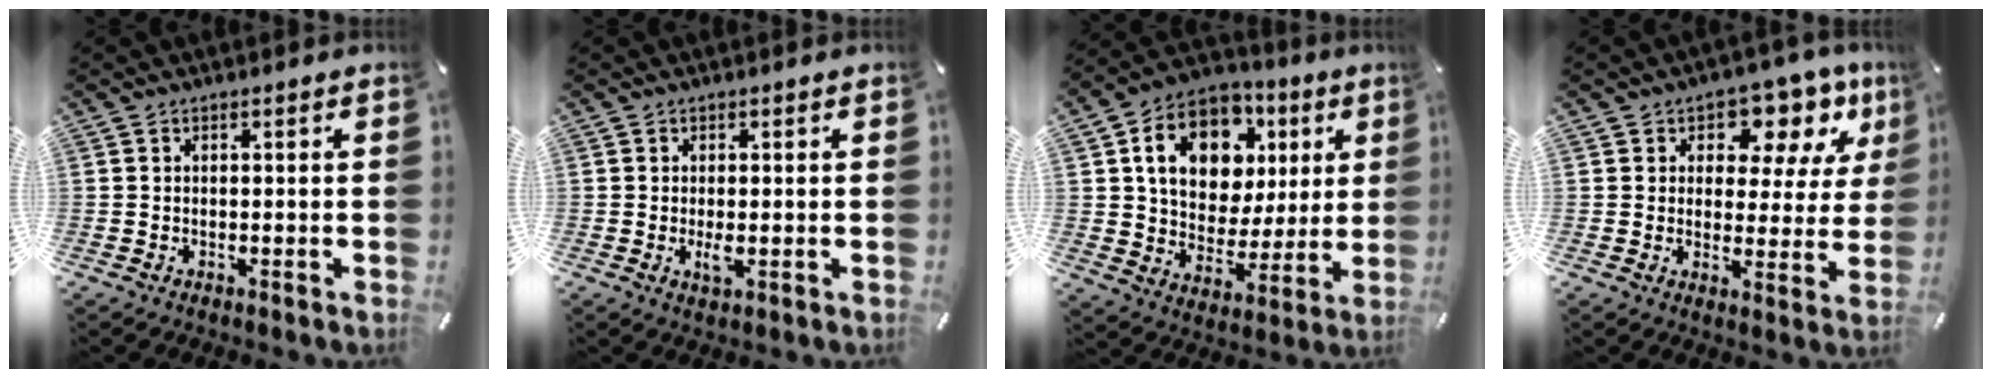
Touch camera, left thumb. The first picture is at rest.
{"total": 2.6, "force": [-0.2, 1.1, 2.3], "torque": [-0.048, -0.009, -0.009]}
{"total": 15.4, "force": [5.9, 12.0, 7.7], "torque": [-0.125, -0.020, 0.113]}
{"total": 10.5, "force": [6.0, 6.7, 5.4], "torque": [-0.071, -0.037, 0.103]}